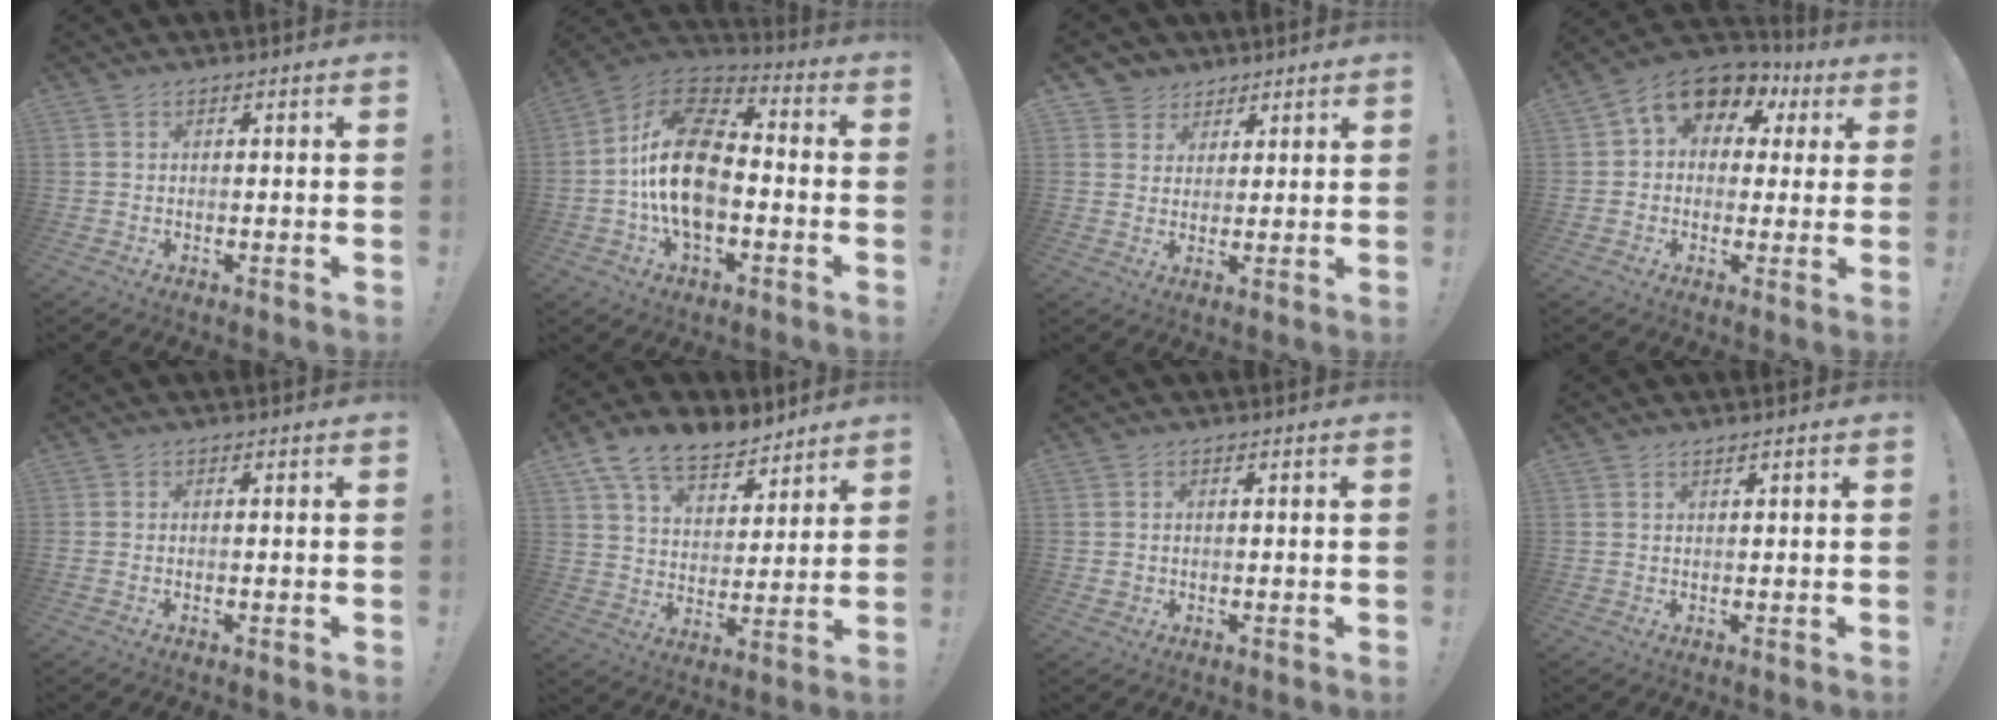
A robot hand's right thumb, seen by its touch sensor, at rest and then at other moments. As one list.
[{"total": 20.5, "force": [-2.3, 12.5, 16.0], "torque": [-0.293, 0.031, -0.035]}, {"total": 5.1, "force": [2.9, 4.2, 0.0], "torque": [0.000, -0.021, 0.057]}, {"total": 10.7, "force": [4.9, 7.8, 5.5], "torque": [-0.087, -0.022, 0.095]}, {"total": 0.5, "force": [-0.3, 0.0, 0.4], "torque": [-0.011, 0.000, -0.005]}, {"total": 12.8, "force": [9.5, 6.8, 5.4], "torque": [-0.092, -0.061, 0.178]}, {"total": 1.4, "force": [0.1, 1.3, 0.4], "torque": [-0.004, 0.003, 0.001]}, {"total": 1.2, "force": [0.8, -0.1, 0.9], "torque": [-0.023, 0.001, 0.015]}]